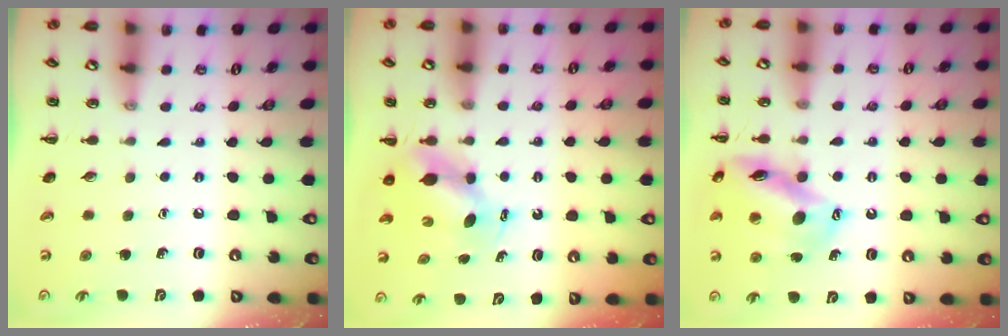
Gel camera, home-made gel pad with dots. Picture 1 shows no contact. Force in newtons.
{"total": 6.1, "press": 6.0, "slide": 1.1}
{"total": 14.5, "press": 14.1, "slide": 3.5}